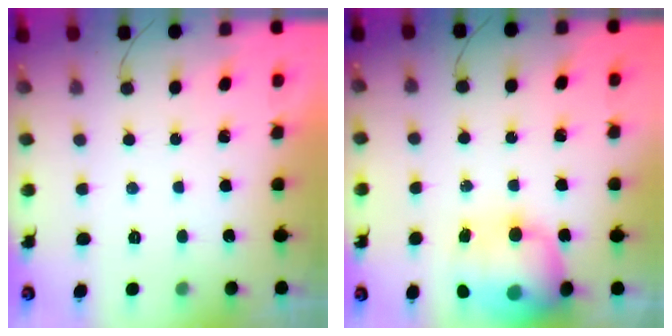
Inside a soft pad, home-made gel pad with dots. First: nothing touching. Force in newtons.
{"total": 14.7, "press": 14.2, "slide": 3.5}